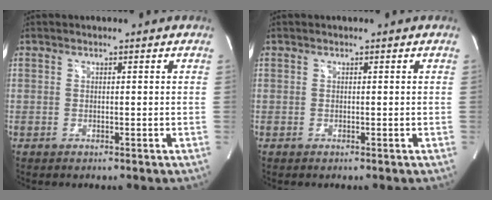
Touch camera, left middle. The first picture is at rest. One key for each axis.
{"total": 0.0}